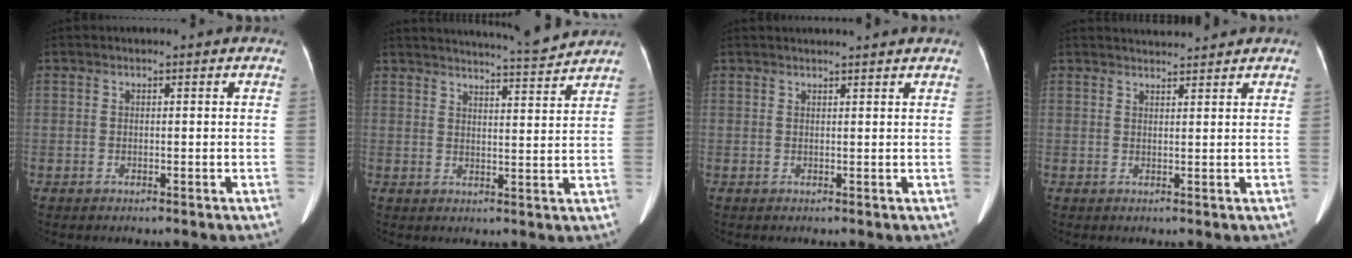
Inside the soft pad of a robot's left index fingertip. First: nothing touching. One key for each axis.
{"total": 8.8, "fx": 8.5, "fy": -1.3, "fz": 2.0, "tx": -0.040, "ty": -0.013, "tz": 0.115}
{"total": 4.8, "fx": 4.5, "fy": -0.3, "fz": 1.5, "tx": -0.020, "ty": 0.022, "tz": 0.048}
{"total": 3.4, "fx": 3.4, "fy": -0.1, "fz": 0.3, "tx": -0.012, "ty": 0.017, "tz": 0.051}